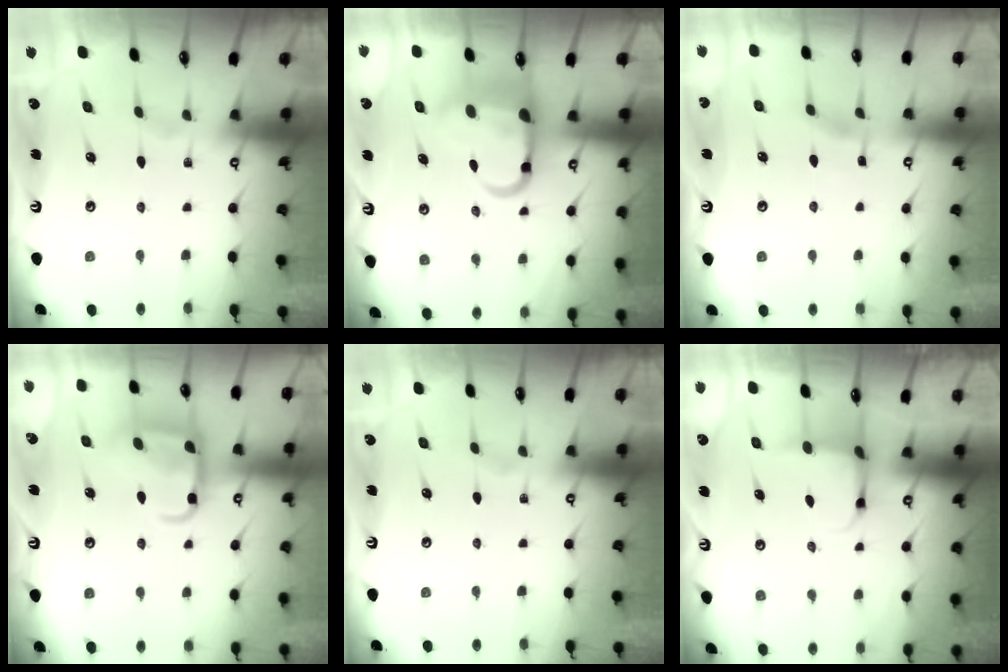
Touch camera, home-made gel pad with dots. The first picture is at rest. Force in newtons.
{"total": 11.2, "press": 11.0, "slide": 2.3}
{"total": 2.5, "press": 2.5, "slide": 0.4}
{"total": 13.7, "press": 13.6, "slide": 1.3}
{"total": 0.0}
{"total": 3.8, "press": 3.6, "slide": 1.3}